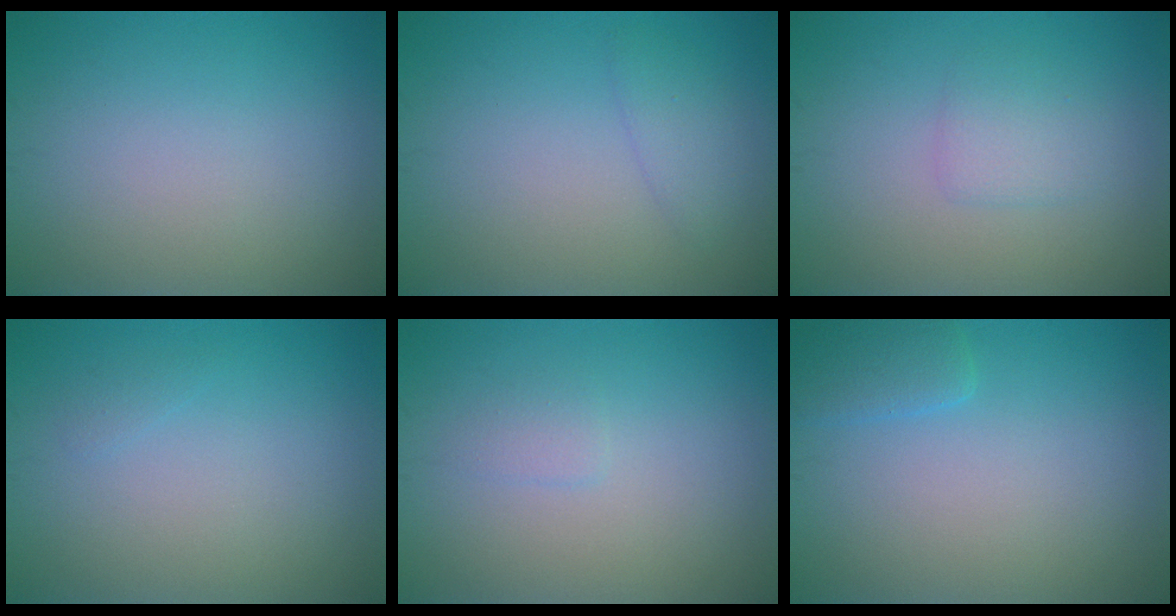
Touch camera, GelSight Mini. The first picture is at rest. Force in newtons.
{"total": 1.5, "press": 1.5, "slide": 0.2}
{"total": 1.8, "press": 1.8, "slide": 0.1}
{"total": 0.5, "press": 0.5, "slide": 0.1}
{"total": 0.9, "press": 0.9, "slide": 0.1}
{"total": 1.9, "press": 1.8, "slide": 0.3}